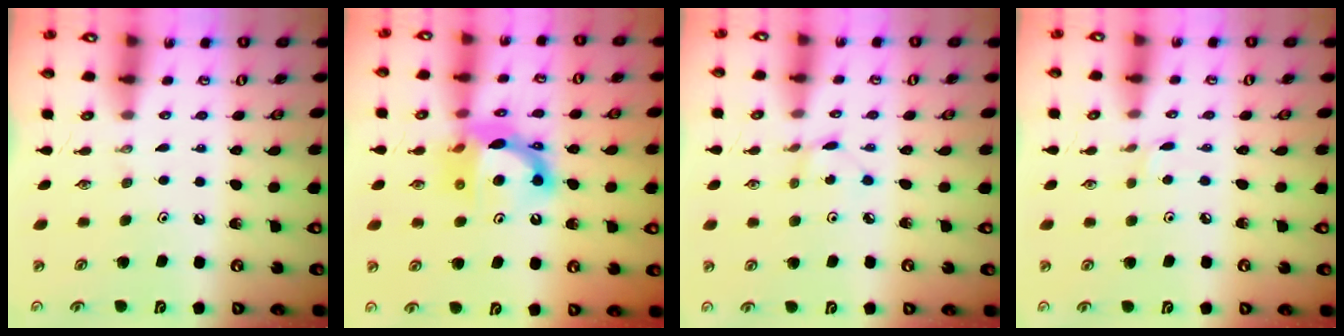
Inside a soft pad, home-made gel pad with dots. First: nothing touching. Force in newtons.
{"total": 12.3, "press": 12.2, "slide": 1.5}
{"total": 0.7, "press": 0.7, "slide": 0.1}
{"total": 1.6, "press": 1.5, "slide": 0.2}